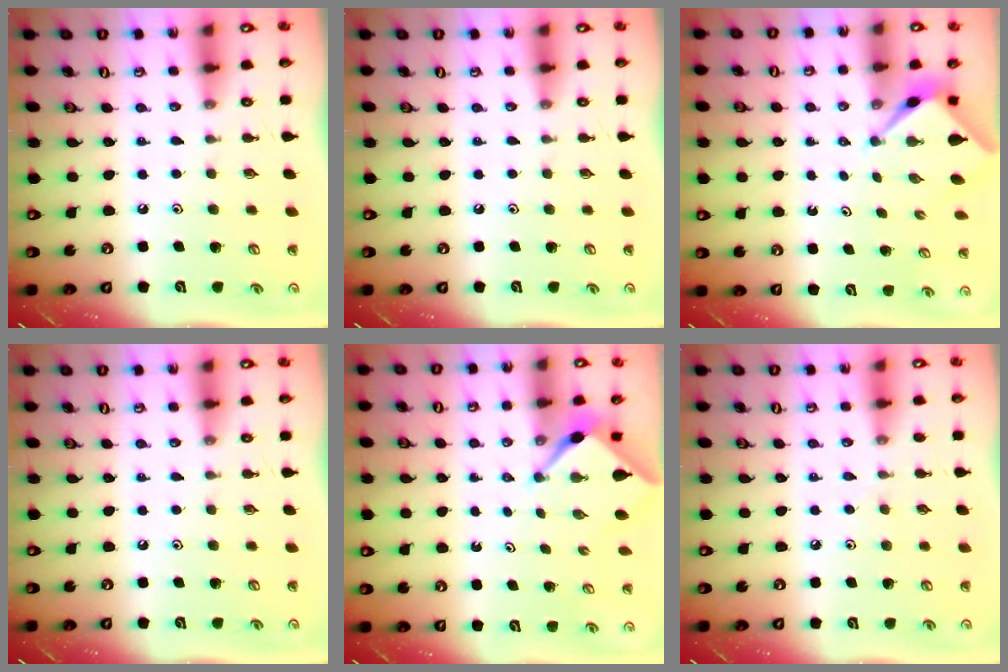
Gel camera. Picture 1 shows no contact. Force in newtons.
{"total": 0.0}
{"total": 2.4, "press": 2.4, "slide": 0.3}
{"total": 0.0}
{"total": 2.3, "press": 2.2, "slide": 0.3}
{"total": 2.9, "press": 2.8, "slide": 0.4}